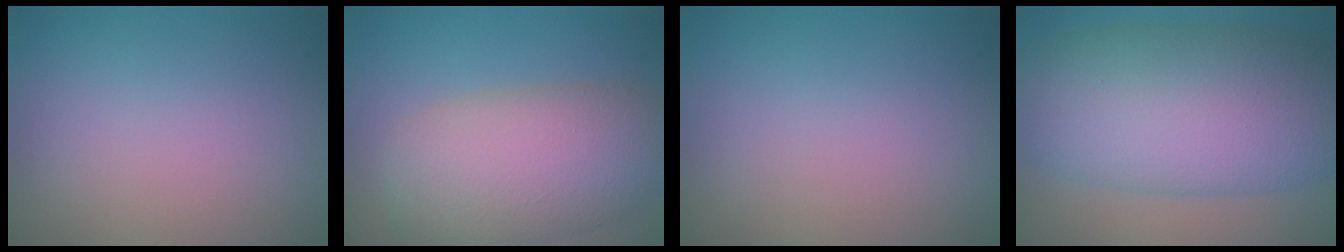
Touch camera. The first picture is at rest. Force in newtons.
{"total": 7.7, "press": 7.7, "slide": 0.6}
{"total": 0.0}
{"total": 11.8, "press": 11.8, "slide": 0.2}